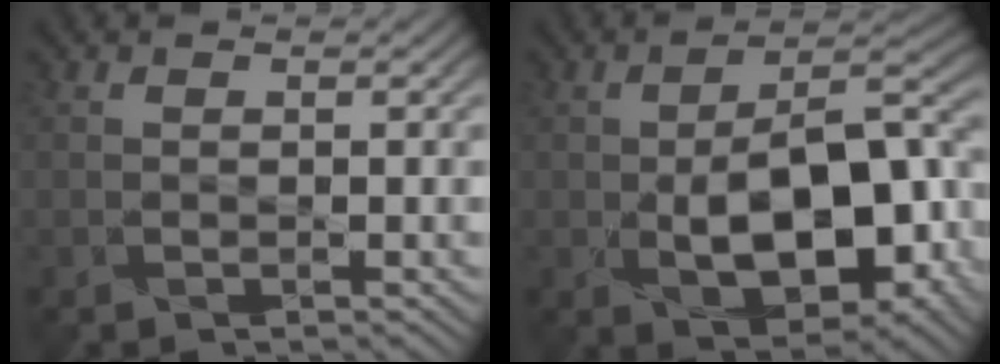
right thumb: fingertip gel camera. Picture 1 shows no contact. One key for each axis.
{"total": 12.6, "fx": -3.1, "fy": 6.6, "fz": 10.3, "tx": -0.152, "ty": -0.014, "tz": -0.043}